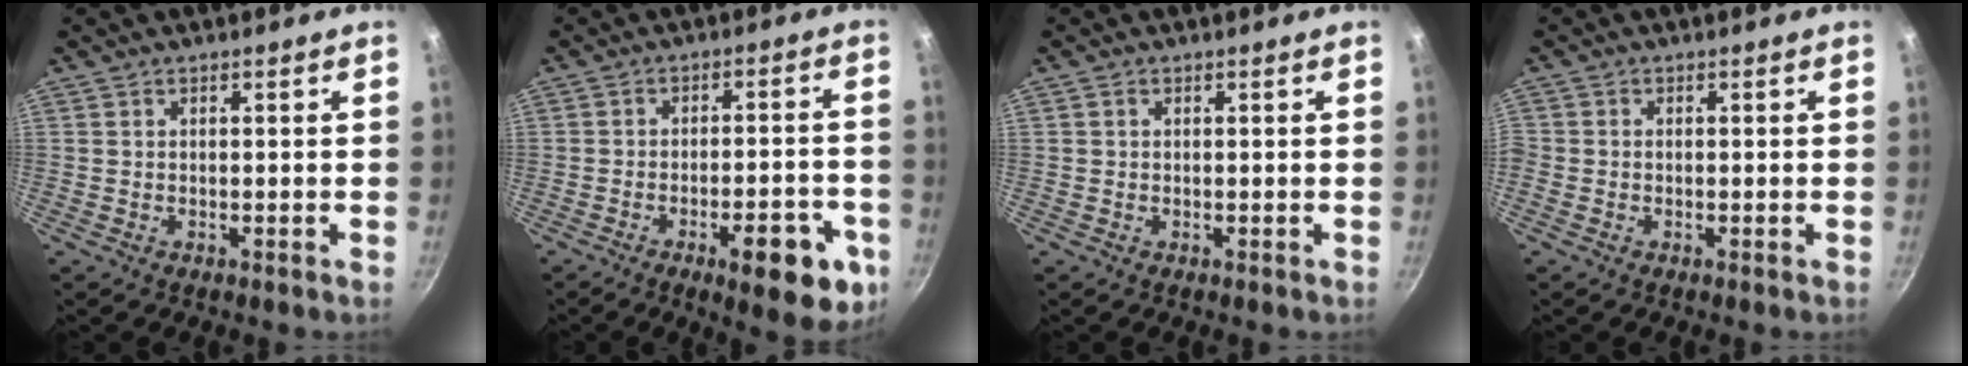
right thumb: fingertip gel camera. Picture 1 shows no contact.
{"total": 13.4, "force": [-5.9, 4.7, 11.0], "torque": [-0.111, 0.025, -0.072]}
{"total": 0.6, "force": [0.1, 0.5, 0.2], "torque": [-0.002, 0.004, 0.002]}
{"total": 1.3, "force": [-0.6, 1.0, 0.5], "torque": [-0.015, 0.004, -0.015]}